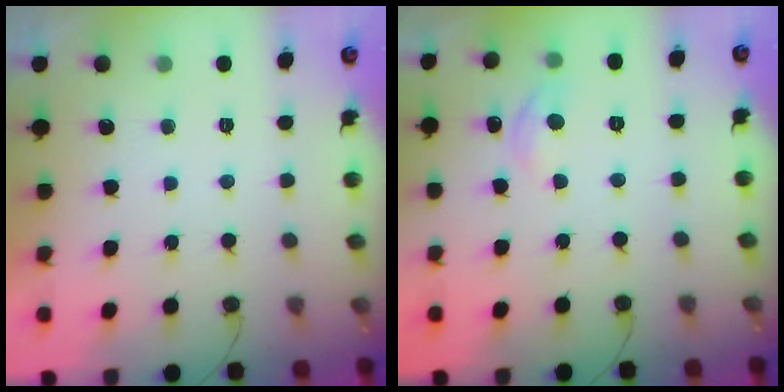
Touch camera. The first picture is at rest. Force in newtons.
{"total": 5.5, "press": 5.5, "slide": 0.6}